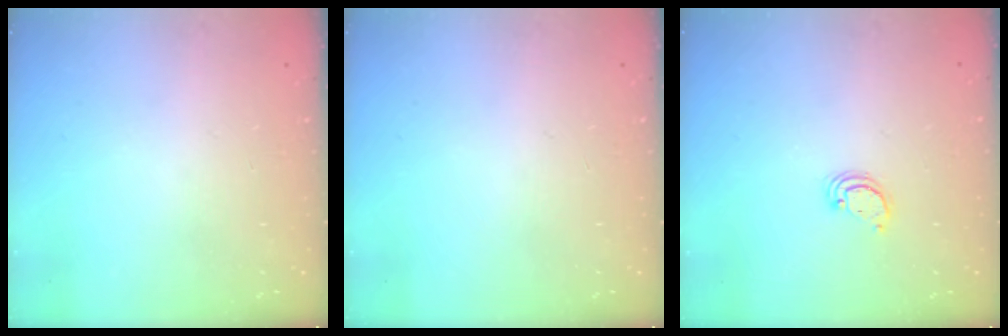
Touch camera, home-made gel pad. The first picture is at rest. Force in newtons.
{"total": 0.0}
{"total": 2.6, "press": 2.6, "slide": 0.2}